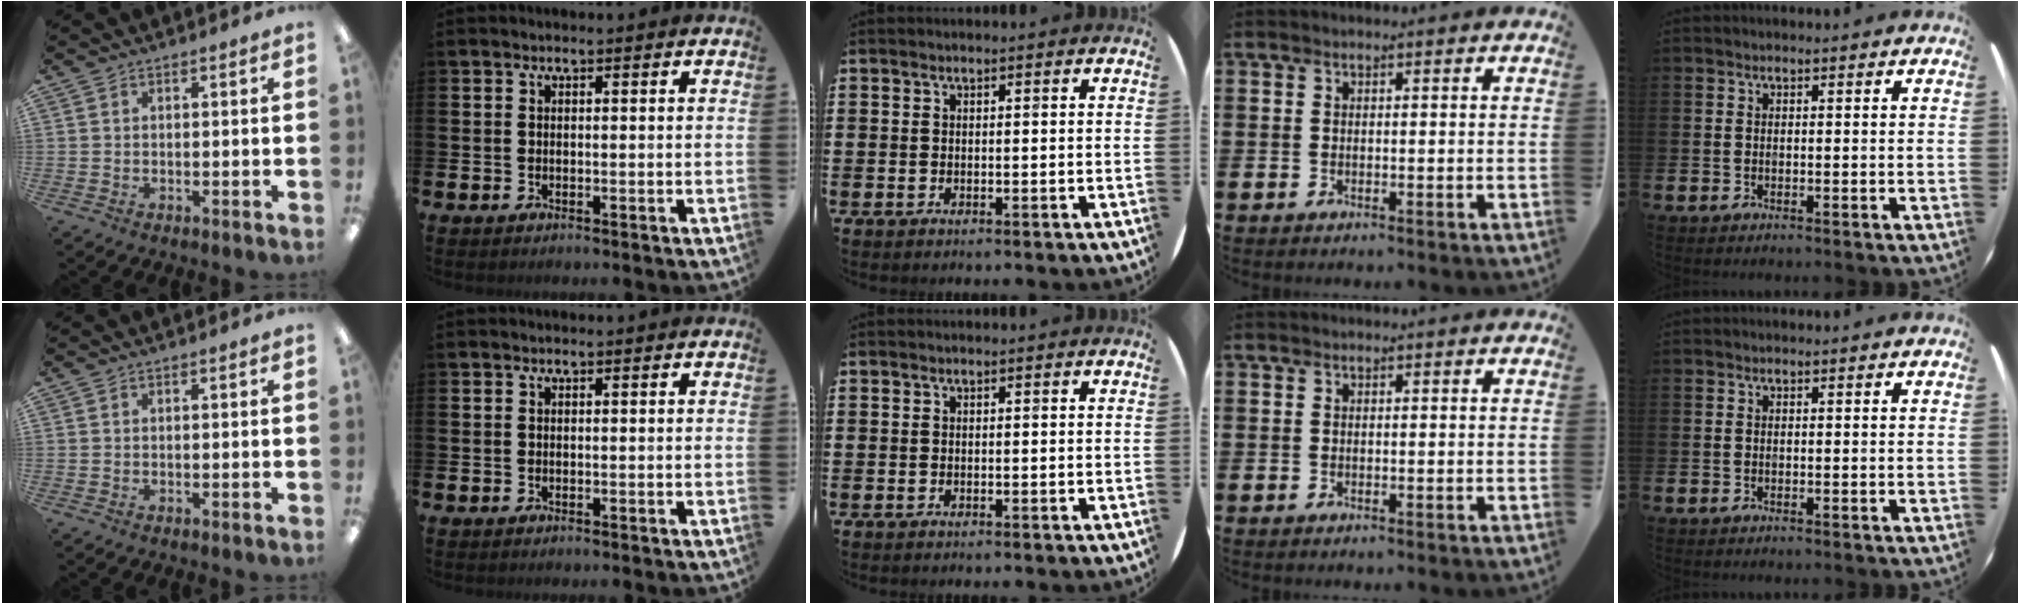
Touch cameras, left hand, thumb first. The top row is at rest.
{}